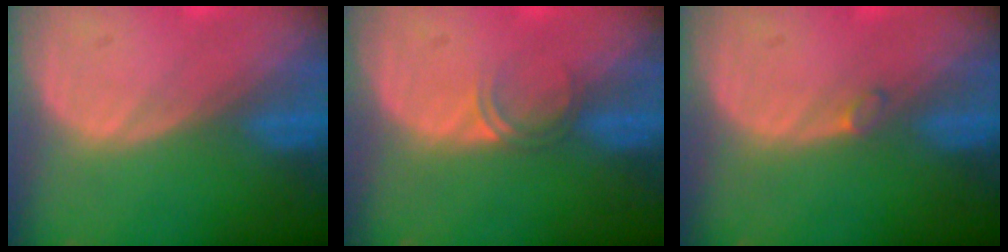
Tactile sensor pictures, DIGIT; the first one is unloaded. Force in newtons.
{"total": 1.8, "press": 1.5, "slide": 1.1}
{"total": 0.9, "press": 0.8, "slide": 0.2}